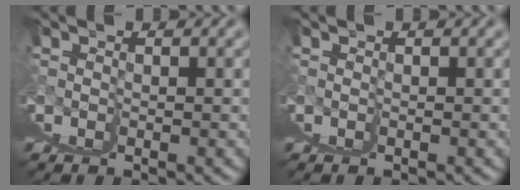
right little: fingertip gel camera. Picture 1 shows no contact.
{"total": 0.0}